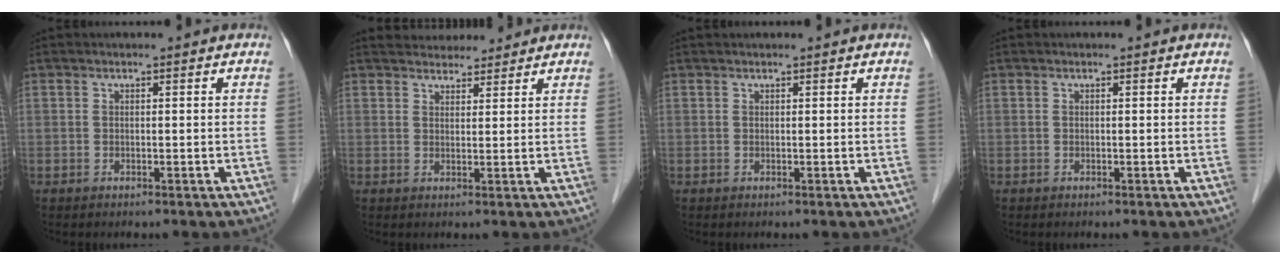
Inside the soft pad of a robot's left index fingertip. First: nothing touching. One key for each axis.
{"total": 5.8, "fx": 5.3, "fy": 1.7, "fz": 1.7, "tx": -0.017, "ty": 0.026, "tz": 0.076}
{"total": 0.5, "fx": 0.5, "fy": 0.0, "fz": 0.2, "tx": -0.008, "ty": 0.011, "tz": 0.012}
{"total": 0.0}